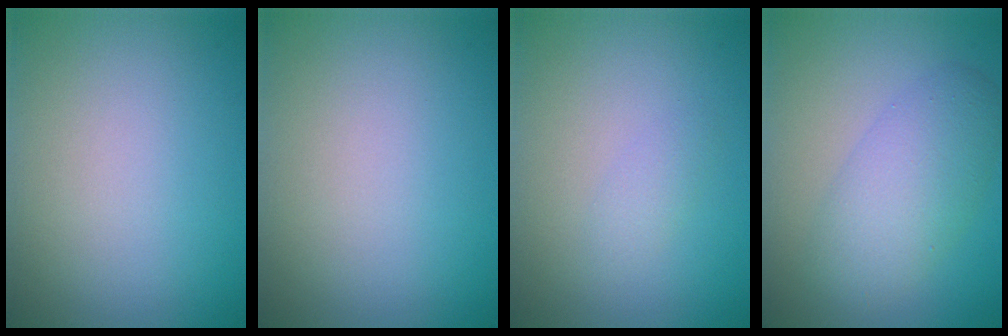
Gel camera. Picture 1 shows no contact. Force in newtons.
{"total": 0.0}
{"total": 1.1, "press": 1.1, "slide": 0.0}
{"total": 4.9, "press": 4.9, "slide": 0.1}